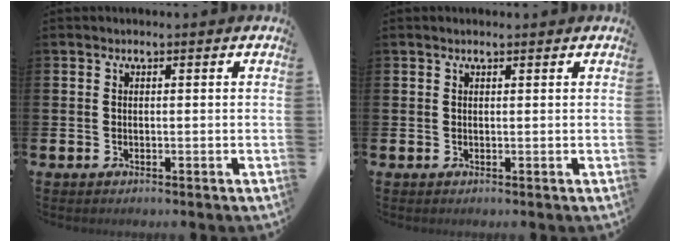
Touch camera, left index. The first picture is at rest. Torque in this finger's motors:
{"motor_torque": [0.89, -1.25, 0.08, 0.03]}